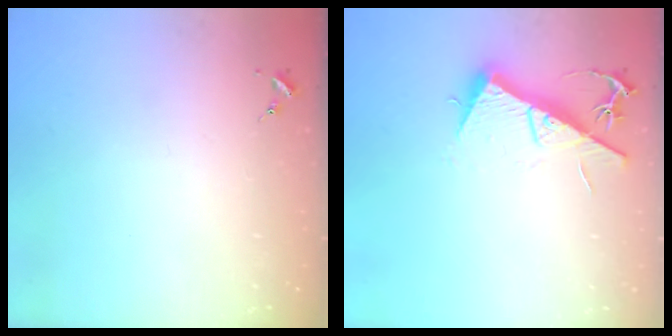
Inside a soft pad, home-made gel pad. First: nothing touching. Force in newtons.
{"total": 12.5, "press": 12.5, "slide": 0.5}